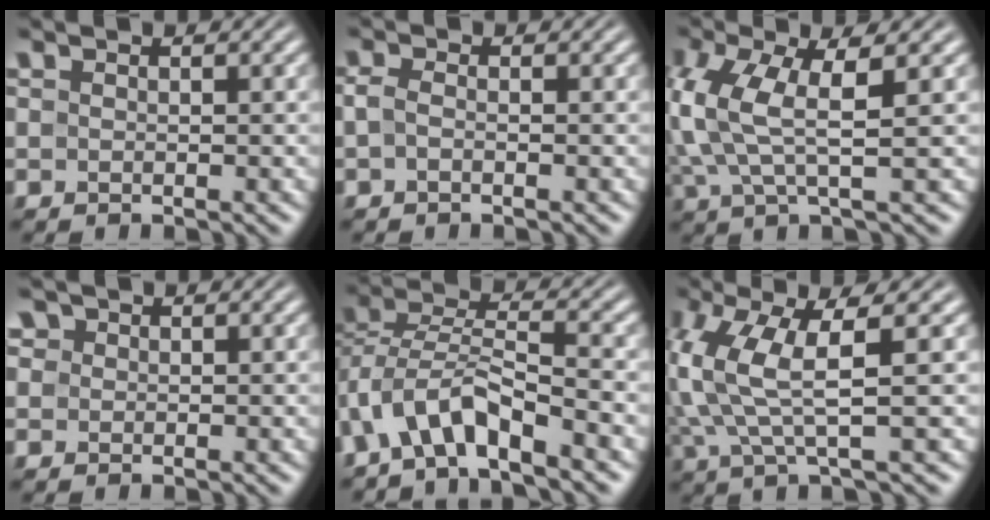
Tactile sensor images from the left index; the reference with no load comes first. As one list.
[{"total": 1.0, "force": [-0.5, 0.4, 0.8], "torque": [-0.022, 0.001, -0.013]}, {"total": 6.3, "force": [0.9, 2.1, 5.8], "torque": [-0.154, 0.008, 0.015]}, {"total": 2.2, "force": [1.0, 1.8, 0.8], "torque": [-0.017, 0.012, 0.004]}, {"total": 5.6, "force": [-3.8, 1.9, 3.7], "torque": [-0.068, 0.009, -0.077]}, {"total": 6.8, "force": [1.2, 1.8, 6.5], "torque": [-0.165, 0.008, 0.024]}]